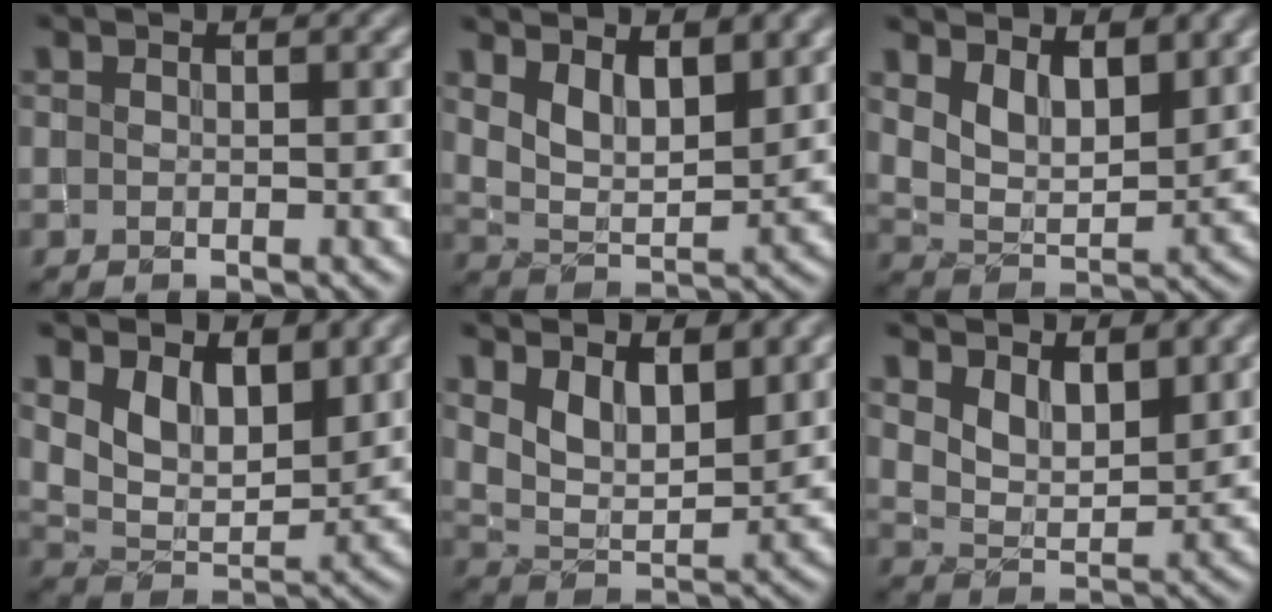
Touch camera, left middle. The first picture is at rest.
{"total": 5.0, "force": [3.1, 2.1, 3.3], "torque": [-0.062, -0.007, 0.055]}
{"total": 4.8, "force": [3.1, 2.3, 2.9], "torque": [-0.061, -0.012, 0.054]}
{"total": 5.6, "force": [3.2, 3.0, 3.4], "torque": [-0.070, -0.018, 0.053]}
{"total": 5.4, "force": [3.4, 2.4, 3.5], "torque": [-0.066, -0.007, 0.057]}
{"total": 4.8, "force": [3.6, 2.0, 2.5], "torque": [-0.048, -0.007, 0.057]}